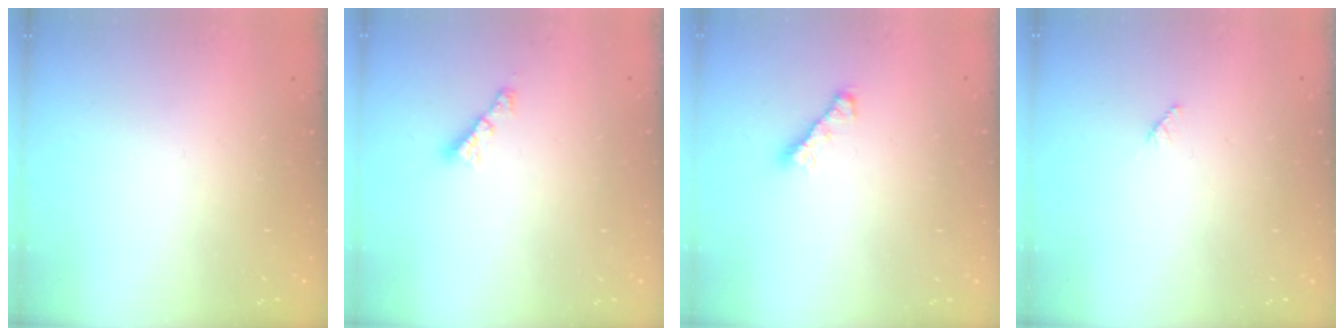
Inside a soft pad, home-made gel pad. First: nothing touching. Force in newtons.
{"total": 2.4, "press": 2.4, "slide": 0.3}
{"total": 3.5, "press": 3.4, "slide": 0.7}
{"total": 1.9, "press": 1.9, "slide": 0.3}